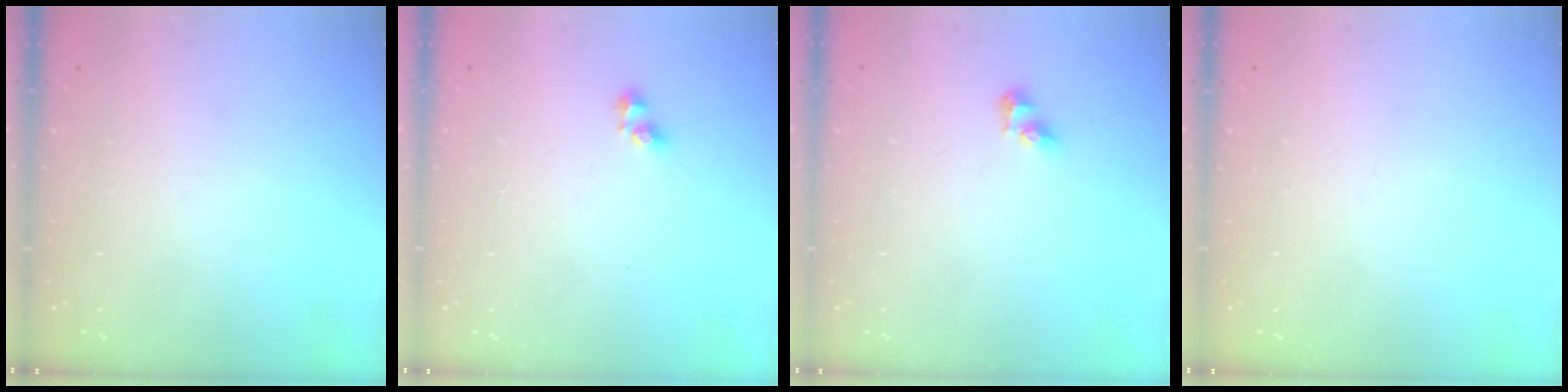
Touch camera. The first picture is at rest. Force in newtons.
{"total": 3.6, "press": 3.6, "slide": 0.4}
{"total": 5.4, "press": 5.4, "slide": 0.4}
{"total": 0.0}